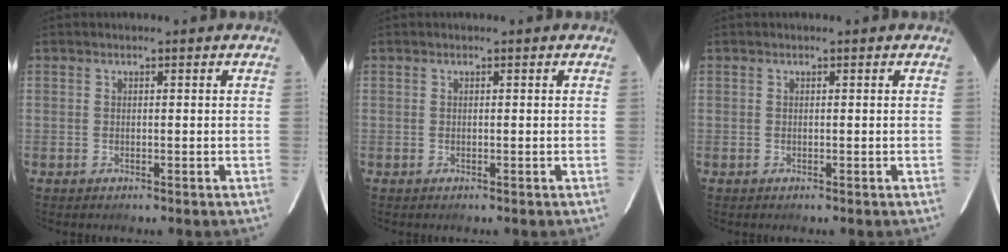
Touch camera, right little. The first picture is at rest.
{"total": 0.0}
{"total": 0.0}